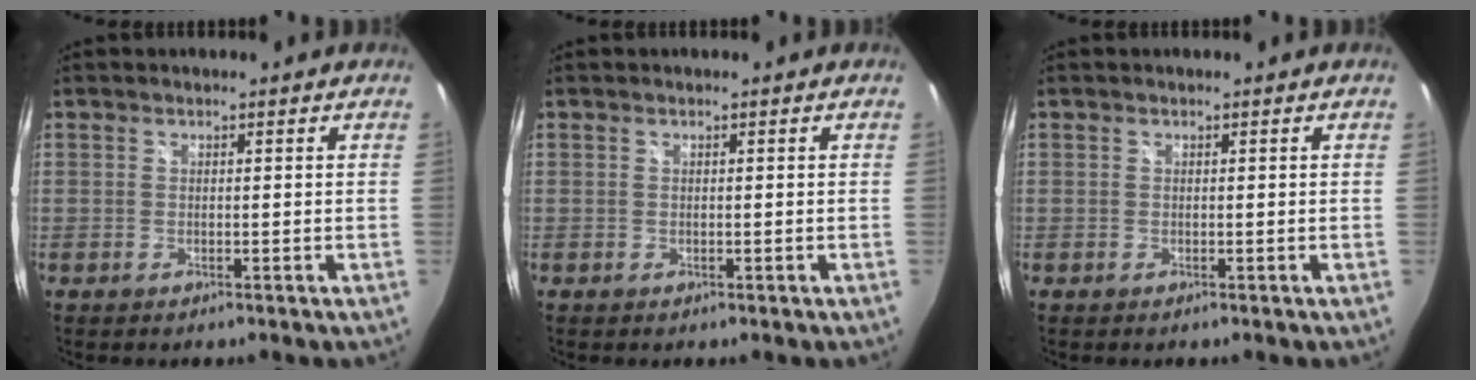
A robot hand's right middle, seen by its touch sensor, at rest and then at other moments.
{"total": 0.0}
{"total": 0.0}